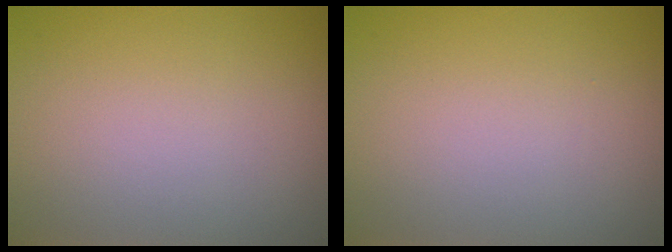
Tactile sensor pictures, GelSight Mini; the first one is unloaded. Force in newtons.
{"total": 0.0}